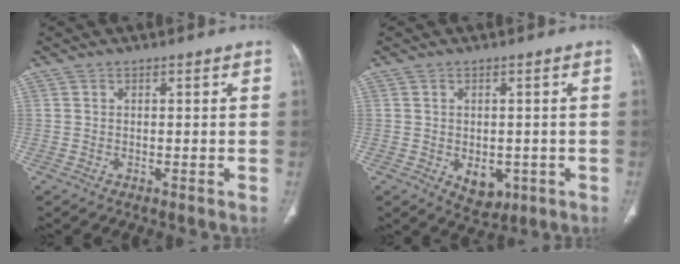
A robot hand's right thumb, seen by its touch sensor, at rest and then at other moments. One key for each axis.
{"total": 5.1, "fx": -1.3, "fy": 3.5, "fz": 3.4, "tx": -0.030, "ty": -0.002, "tz": -0.002}